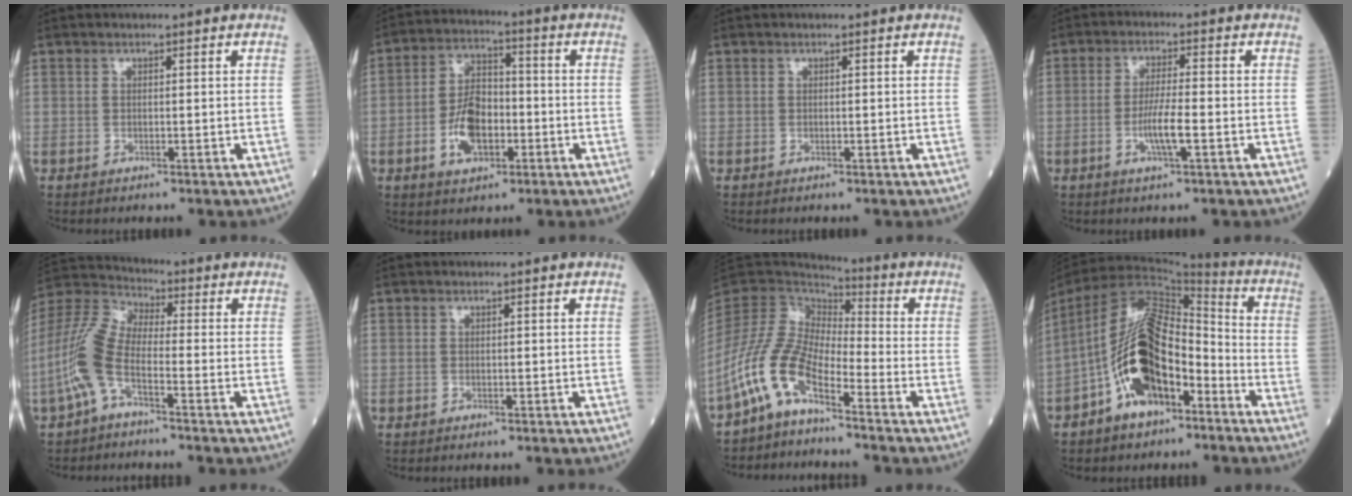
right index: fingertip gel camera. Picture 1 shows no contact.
{"total": 8.7, "force": [-2.7, 4.7, 6.8], "torque": [-0.137, 0.013, -0.047]}
{"total": 0.0}
{"total": 5.0, "force": [-1.7, 0.2, 4.8], "torque": [-0.094, -0.006, -0.032]}
{"total": 9.1, "force": [-3.6, 3.1, 7.8], "torque": [-0.200, 0.016, -0.083]}
{"total": 0.0}
{"total": 9.1, "force": [-5.6, 3.3, 6.3], "torque": [-0.150, 0.014, -0.121]}
{"total": 15.9, "force": [-6.3, 7.4, 12.7], "torque": [-0.263, 0.021, -0.105]}